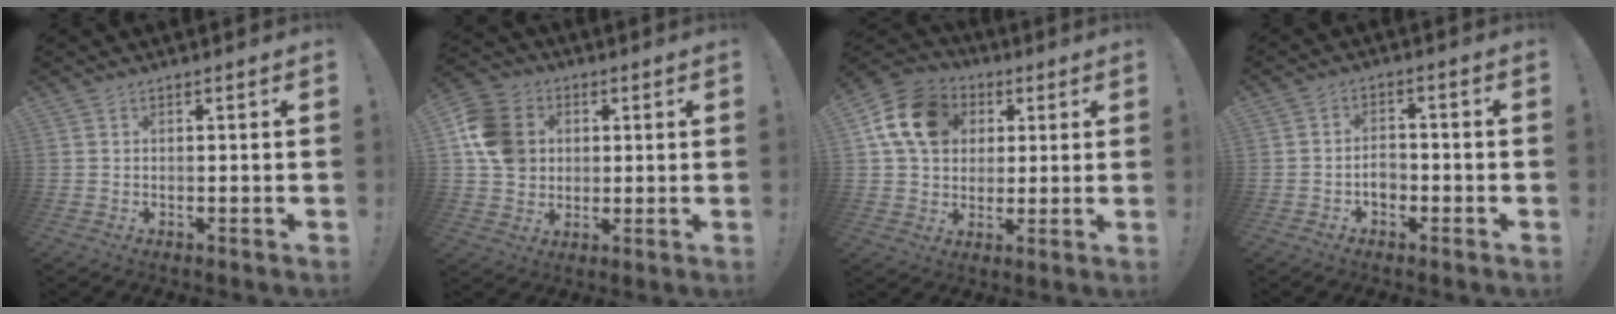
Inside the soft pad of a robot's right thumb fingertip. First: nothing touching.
{"total": 13.6, "force": [2.7, 11.5, 6.7], "torque": [-0.106, -0.001, 0.056]}
{"total": 15.9, "force": [5.1, 12.3, 8.7], "torque": [-0.136, -0.005, 0.101]}
{"total": 4.5, "force": [-1.8, 3.2, 2.7], "torque": [-0.030, 0.005, -0.033]}